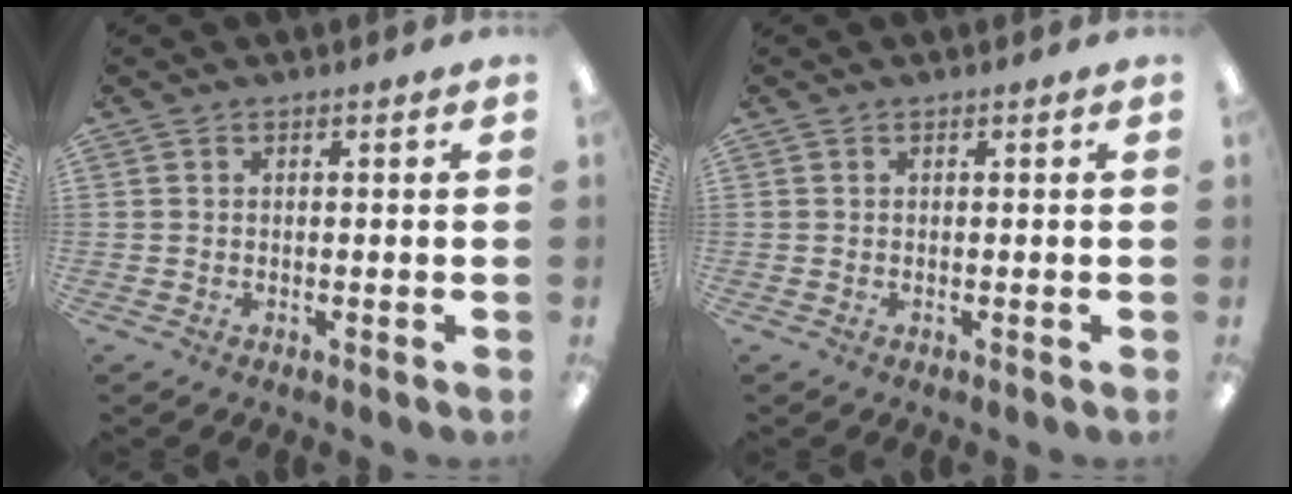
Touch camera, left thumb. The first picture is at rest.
{"total": 0.0}